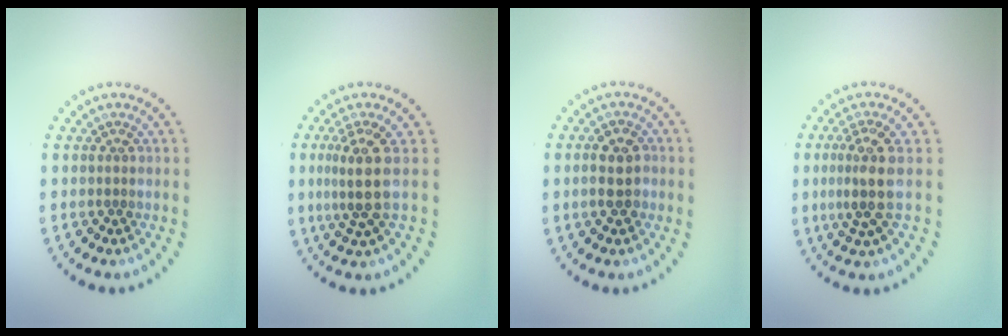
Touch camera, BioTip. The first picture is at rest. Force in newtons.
{"total": 3.2, "press": 2.5, "slide": 2.1}
{"total": 3.0, "press": 2.9, "slide": 0.6}
{"total": 3.1, "press": 2.6, "slide": 1.8}